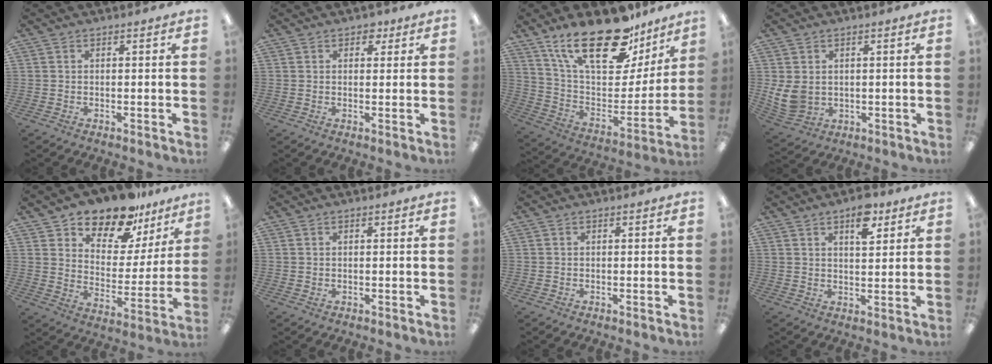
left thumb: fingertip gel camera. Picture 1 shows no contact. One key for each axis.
{"total": 3.0, "fx": 1.5, "fy": 2.0, "fz": 1.7, "tx": -0.010, "ty": -0.004, "tz": 0.022}
{"total": 25.5, "fx": 18.0, "fy": 10.7, "fz": 14.6, "tx": -0.240, "ty": -0.111, "tz": 0.314}
{"total": 7.0, "fx": 1.4, "fy": 5.4, "fz": 4.1, "tx": -0.096, "ty": -0.004, "tz": 0.028}
{"total": 15.3, "fx": 12.7, "fy": 6.8, "fz": 5.2, "tx": -0.093, "ty": -0.094, "tz": 0.227}
{"total": 0.6, "fx": 0.4, "fy": 0.4, "fz": 0.2, "tx": -0.005, "ty": 0.003, "tz": 0.007}
{"total": 0.0}
{"total": 7.4, "fx": 4.6, "fy": 3.1, "fz": 4.9, "tx": -0.066, "ty": -0.018, "tz": 0.075}